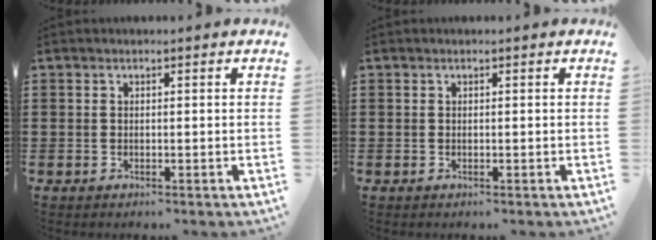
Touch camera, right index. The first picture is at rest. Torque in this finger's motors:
{"motor_torque": [0.89, 1.25, -0.01, 0.00]}